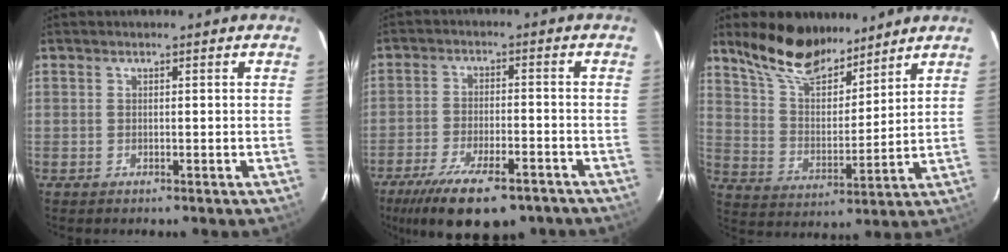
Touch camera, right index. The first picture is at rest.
{"total": 16.9, "force": [-11.9, 5.8, 10.4], "torque": [-0.210, -0.036, -0.184]}
{"total": 14.4, "force": [11.6, 5.1, 6.9], "torque": [-0.132, 0.011, 0.217]}